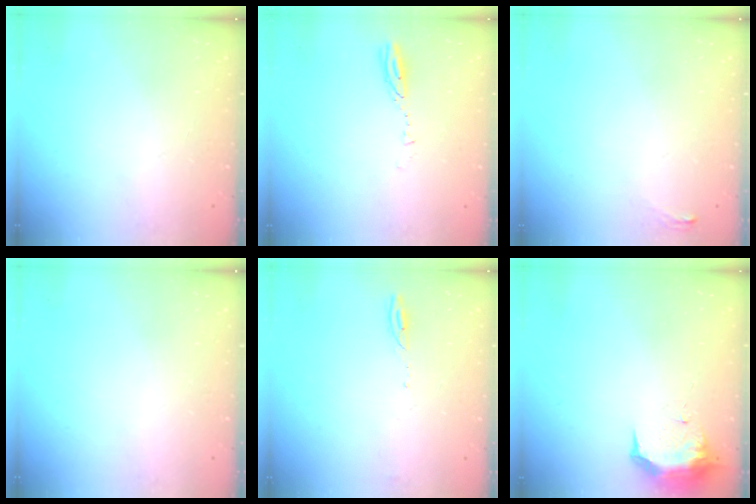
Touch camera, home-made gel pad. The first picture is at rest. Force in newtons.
{"total": 2.9, "press": 2.9, "slide": 0.3}
{"total": 3.4, "press": 3.2, "slide": 1.1}
{"total": 0.0}
{"total": 3.9, "press": 3.8, "slide": 0.4}
{"total": 8.7, "press": 8.6, "slide": 0.6}